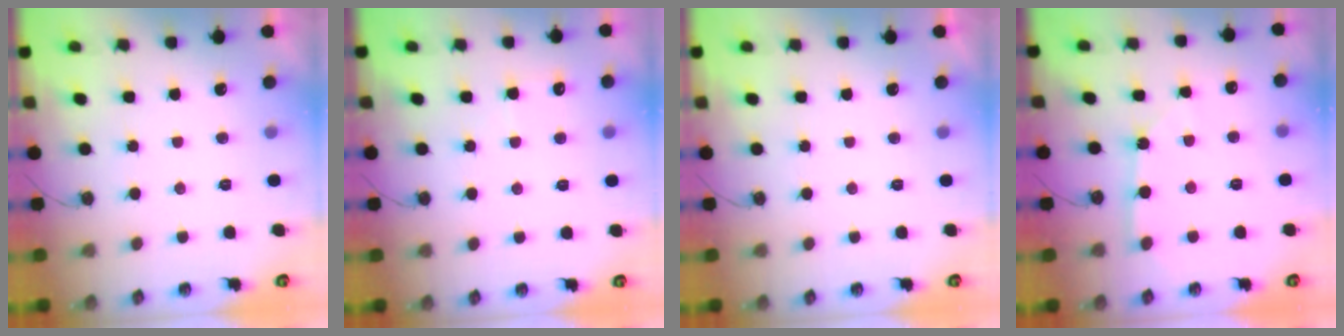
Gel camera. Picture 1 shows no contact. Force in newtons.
{"total": 3.6, "press": 3.6, "slide": 0.4}
{"total": 0.0}
{"total": 2.4, "press": 2.4, "slide": 0.3}